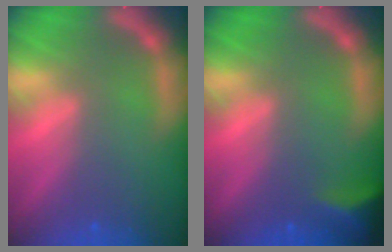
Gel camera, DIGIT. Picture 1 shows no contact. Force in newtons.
{"total": 4.0}